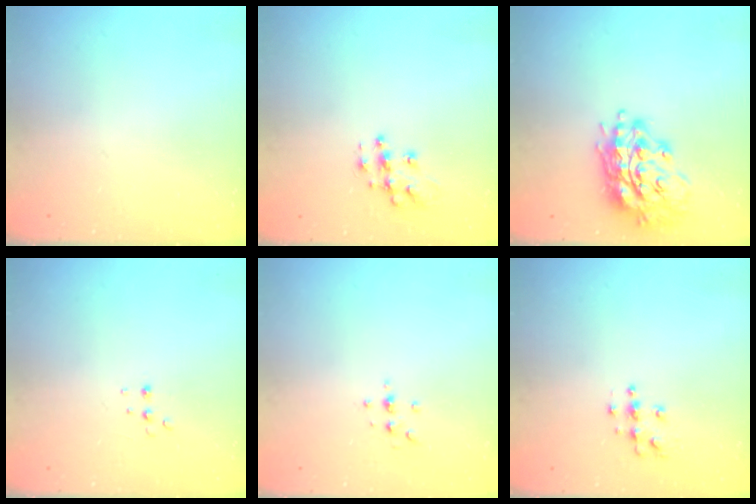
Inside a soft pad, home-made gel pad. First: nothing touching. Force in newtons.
{"total": 10.2, "press": 10.2, "slide": 0.7}
{"total": 16.5, "press": 16.4, "slide": 1.9}
{"total": 3.4, "press": 3.3, "slide": 0.8}
{"total": 3.0, "press": 3.0, "slide": 0.3}
{"total": 4.9, "press": 4.9, "slide": 0.1}